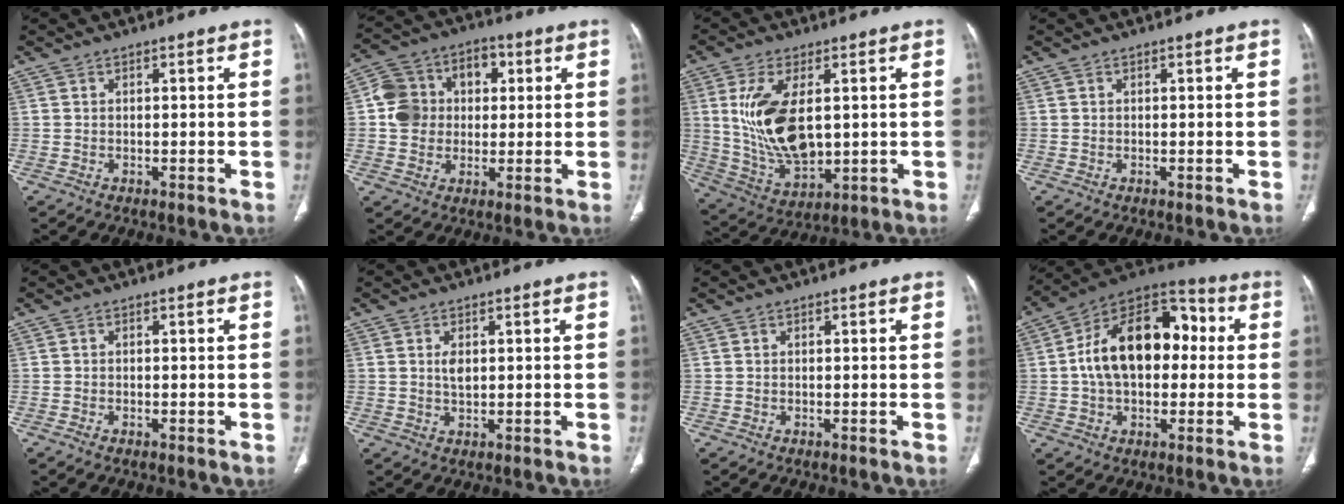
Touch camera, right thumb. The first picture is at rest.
{"total": 11.3, "force": [1.3, 9.8, 5.5], "torque": [-0.066, 0.022, 0.016]}
{"total": 15.0, "force": [2.3, 7.7, 12.7], "torque": [-0.243, -0.017, 0.060]}
{"total": 0.0}
{"total": 0.5, "force": [-0.4, 0.2, 0.3], "torque": [-0.011, -0.001, -0.008]}
{"total": 2.5, "force": [0.6, 1.4, 2.1], "torque": [-0.035, -0.005, 0.014]}
{"total": 0.0}
{"total": 20.0, "force": [1.6, 12.5, 15.5], "torque": [-0.228, 0.040, 0.019]}